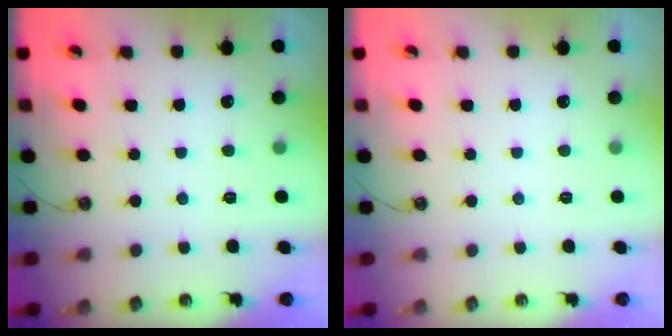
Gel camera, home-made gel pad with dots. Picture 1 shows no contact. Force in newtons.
{"total": 0.0}